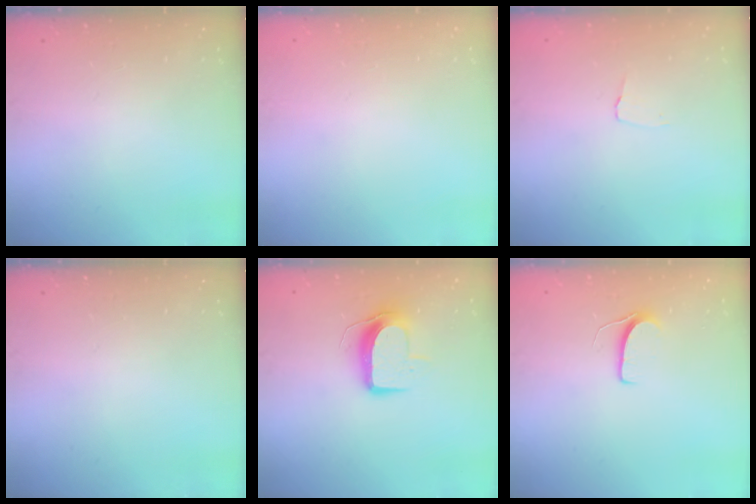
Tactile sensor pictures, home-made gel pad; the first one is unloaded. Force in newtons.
{"total": 0.0}
{"total": 2.6, "press": 2.6, "slide": 0.2}
{"total": 0.0}
{"total": 9.2, "press": 9.1, "slide": 0.5}
{"total": 5.9, "press": 5.9, "slide": 0.4}